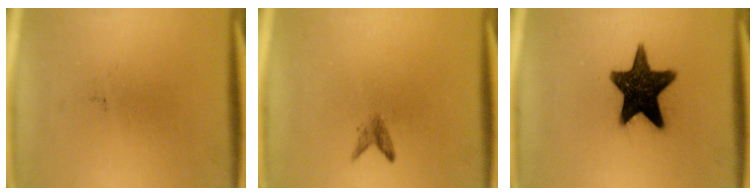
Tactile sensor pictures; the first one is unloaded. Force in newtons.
{"total": 1.3}
{"total": 15.4}